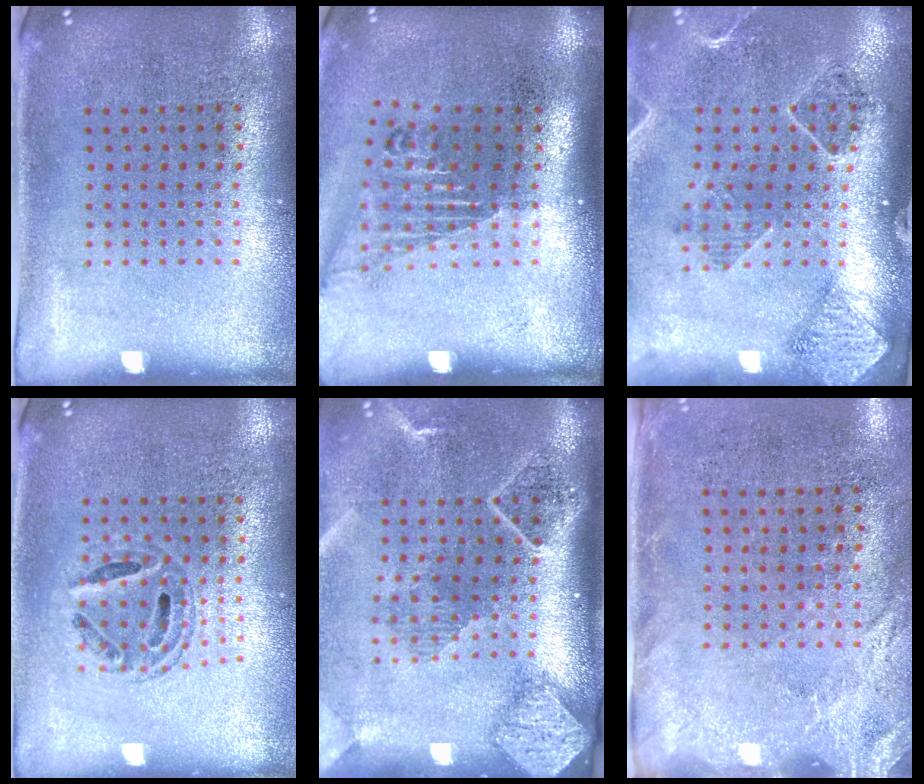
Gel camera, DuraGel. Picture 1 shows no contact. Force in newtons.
{"total": 1.6, "press": 1.2, "slide": 1.1}
{"total": 1.6, "press": 1.6, "slide": 0.1}
{"total": 0.7, "press": 0.7, "slide": 0.3}
{"total": 2.6, "press": 1.9, "slide": 1.8}
{"total": 2.6, "press": 2.1, "slide": 1.5}